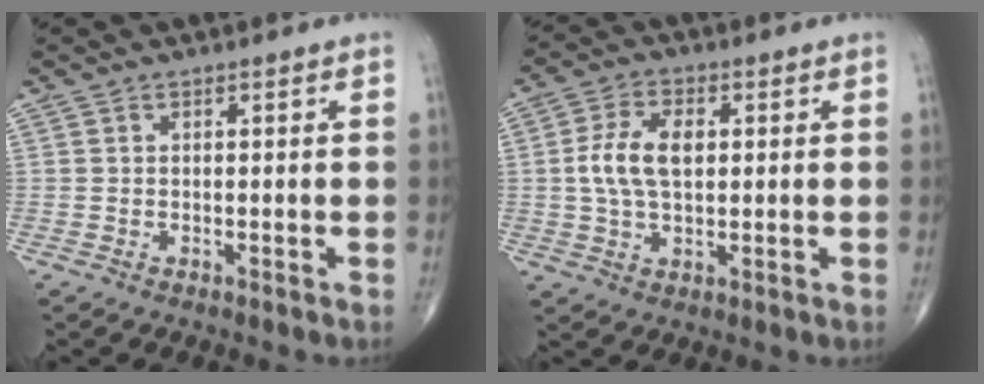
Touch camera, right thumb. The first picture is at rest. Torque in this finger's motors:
{"motor_torque": [0.15, 0.13, 0.71, 0.36, 0.03]}